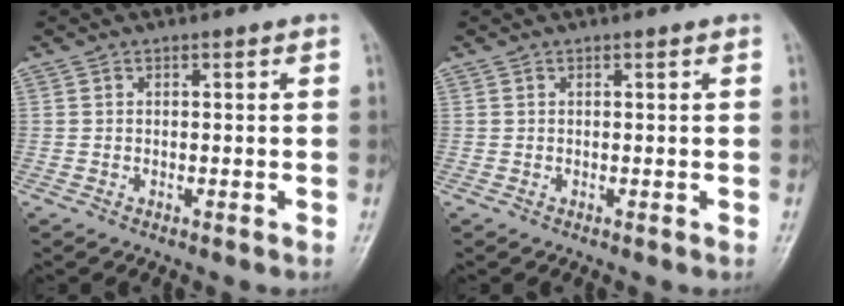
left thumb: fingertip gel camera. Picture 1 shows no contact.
{"total": 0.0}